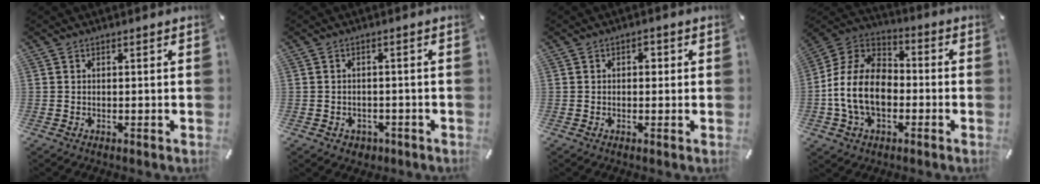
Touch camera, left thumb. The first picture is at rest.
{"total": 2.6, "force": [-1.0, 2.3, 0.7], "torque": [-0.011, 0.004, -0.021]}
{"total": 1.9, "force": [0.1, 1.5, 1.2], "torque": [-0.011, 0.002, -0.005]}
{"total": 14.9, "force": [-4.0, 10.7, 9.6], "torque": [-0.219, 0.031, -0.075]}